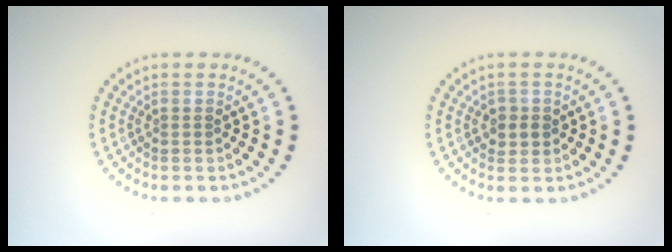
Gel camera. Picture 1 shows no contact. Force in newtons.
{"total": 1.5, "press": 1.4, "slide": 0.7}